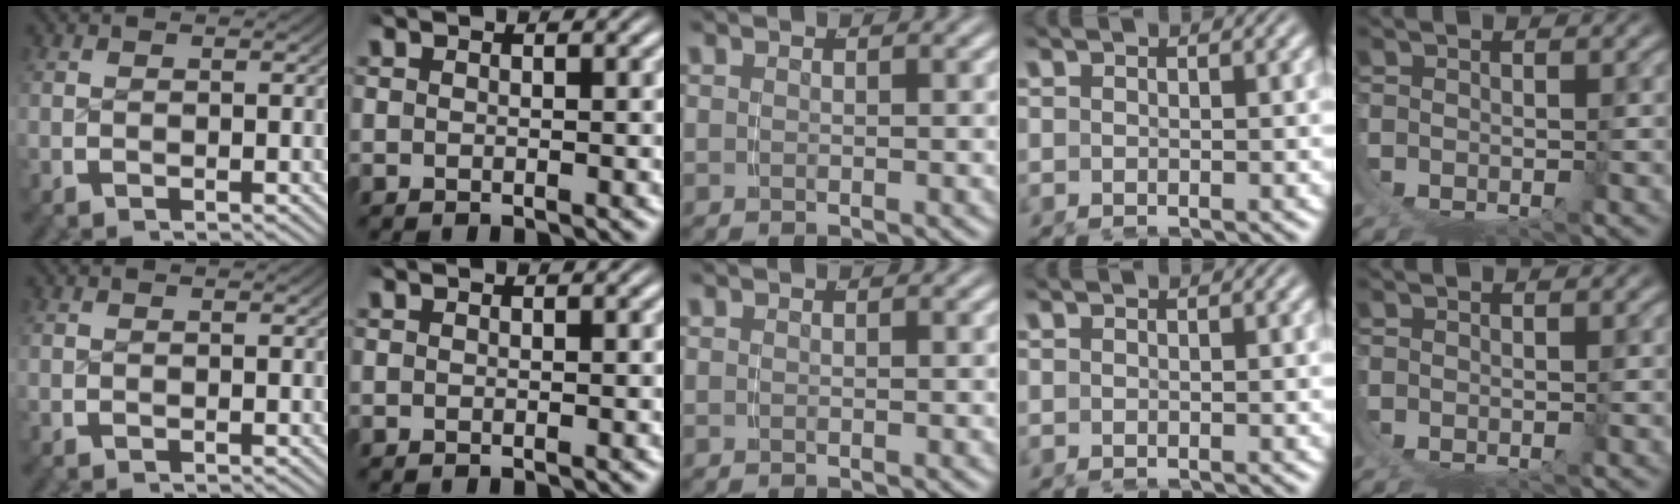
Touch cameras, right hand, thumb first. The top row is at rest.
{}